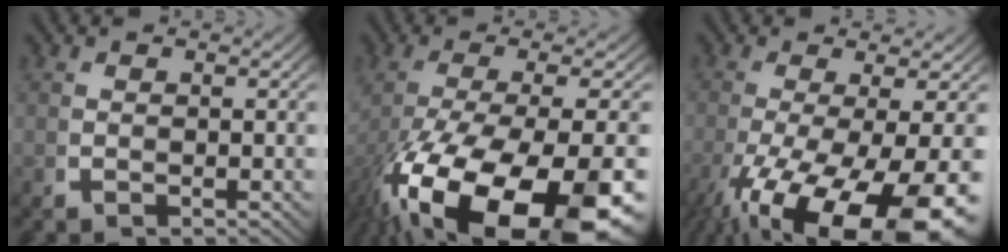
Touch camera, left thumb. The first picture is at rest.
{"total": 15.4, "force": [-4.8, 7.7, 12.5], "torque": [-0.264, -0.062, -0.029]}
{"total": 12.2, "force": [-4.2, 5.7, 9.9], "torque": [-0.195, -0.051, -0.032]}